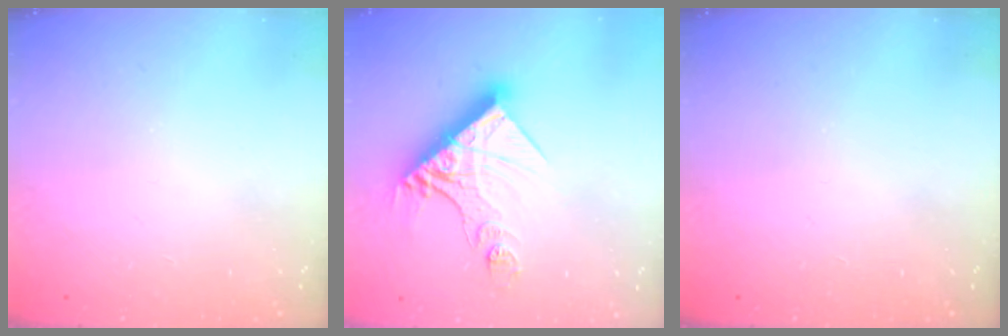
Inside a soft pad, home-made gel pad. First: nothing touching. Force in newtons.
{"total": 15.5, "press": 15.4, "slide": 1.4}
{"total": 0.0}